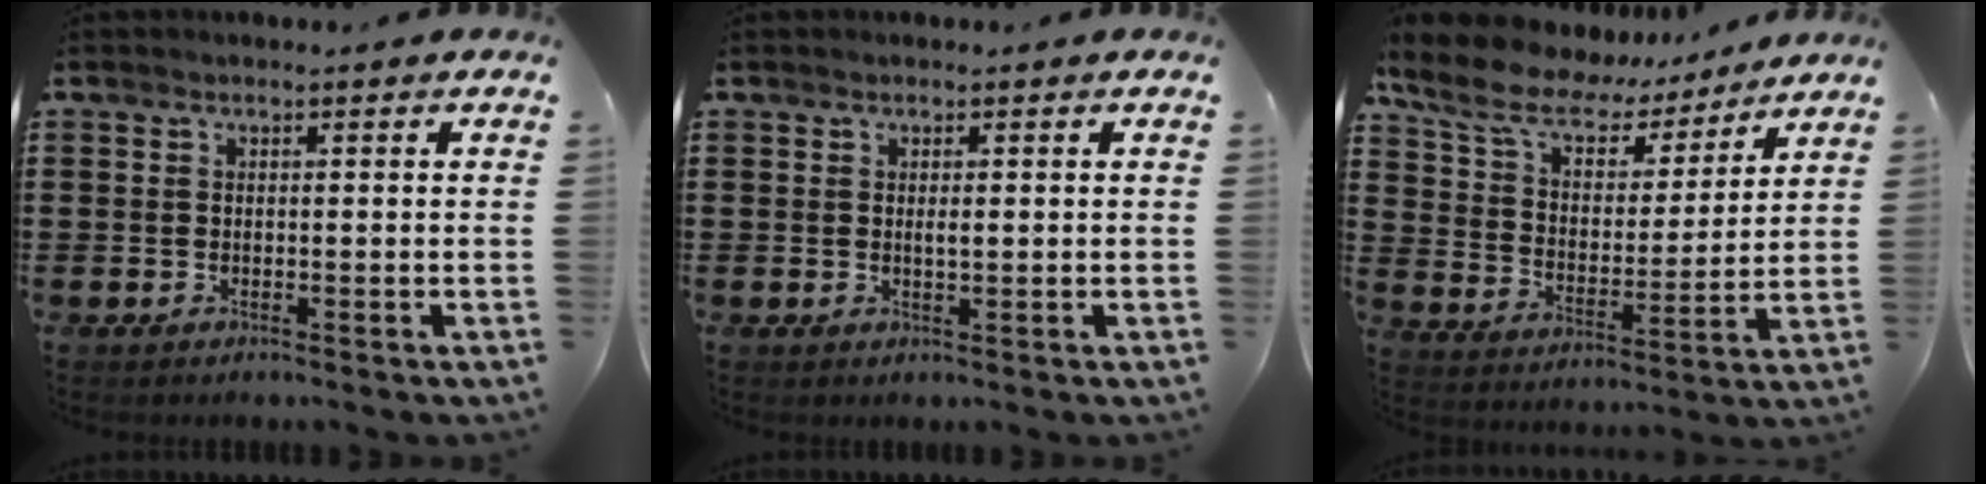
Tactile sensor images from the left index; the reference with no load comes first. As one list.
[{"total": 1.1, "force": [0.2, 0.2, 1.1], "torque": [-0.021, 0.000, 0.004]}, {"total": 8.8, "force": [7.2, 3.4, 3.7], "torque": [-0.106, -0.036, 0.127]}]